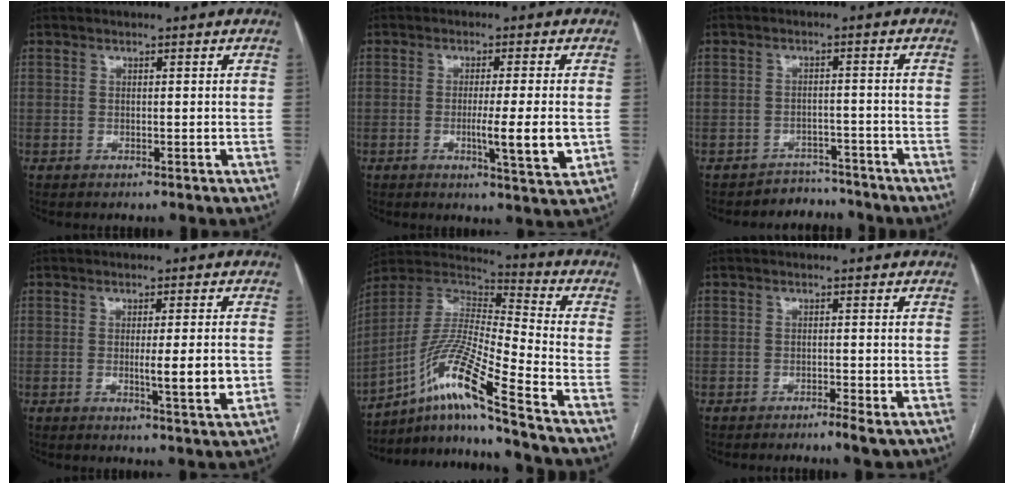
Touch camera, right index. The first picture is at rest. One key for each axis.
{"total": 7.4, "fx": -1.4, "fy": -0.1, "fz": 7.3, "tx": -0.113, "ty": -0.016, "tz": -0.023}
{"total": 4.4, "fx": -3.9, "fy": 1.7, "fz": -1.1, "tx": 0.022, "ty": 0.018, "tz": -0.057}
{"total": 6.3, "fx": -1.1, "fy": -0.1, "fz": 6.2, "tx": -0.090, "ty": -0.011, "tz": -0.015}
{"total": 15.7, "fx": -9.9, "fy": -1.1, "fz": 12.2, "tx": -0.251, "ty": 0.001, "tz": -0.180}
{"total": 2.7, "fx": -1.7, "fy": 0.3, "fz": 2.1, "tx": -0.033, "ty": -0.003, "tz": -0.025}